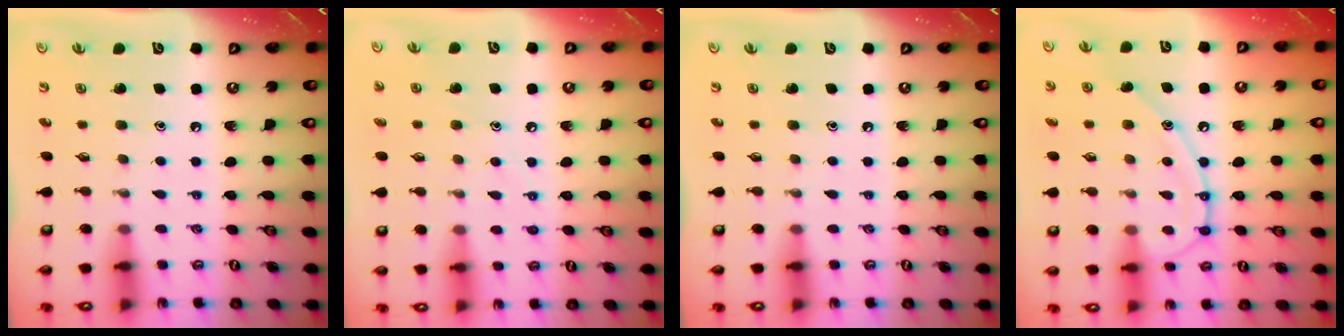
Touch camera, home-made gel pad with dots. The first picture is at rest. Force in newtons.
{"total": 6.7, "press": 6.7, "slide": 0.4}
{"total": 0.0}
{"total": 13.6, "press": 13.6, "slide": 1.4}